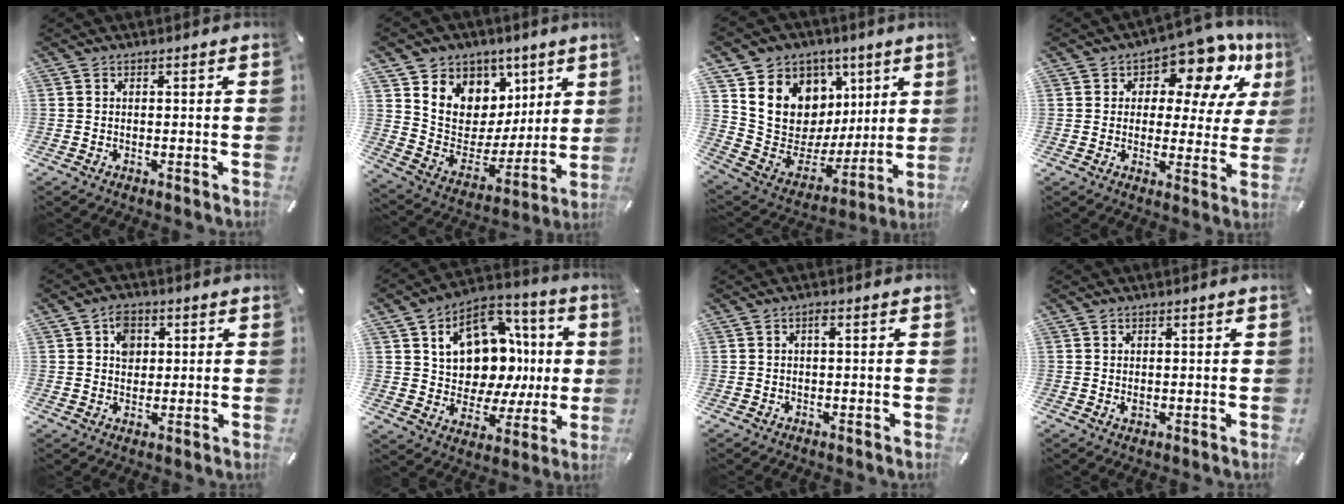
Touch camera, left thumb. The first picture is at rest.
{"total": 9.2, "force": [4.0, 8.3, -0.3], "torque": [-0.002, -0.062, 0.082]}
{"total": 14.7, "force": [5.7, 12.8, 4.7], "torque": [-0.066, -0.059, 0.123]}
{"total": 13.9, "force": [9.0, 6.8, 8.0], "torque": [-0.128, -0.058, 0.153]}
{"total": 5.1, "force": [1.2, 4.2, 2.4], "torque": [-0.025, -0.002, 0.015]}
{"total": 15.6, "force": [4.4, 12.3, 8.5], "torque": [-0.120, -0.040, 0.087]}
{"total": 1.4, "force": [0.1, 0.4, 1.3], "torque": [-0.027, 0.003, 0.001]}
{"total": 0.9, "force": [0.1, 0.8, 0.4], "torque": [-0.009, 0.004, 0.002]}